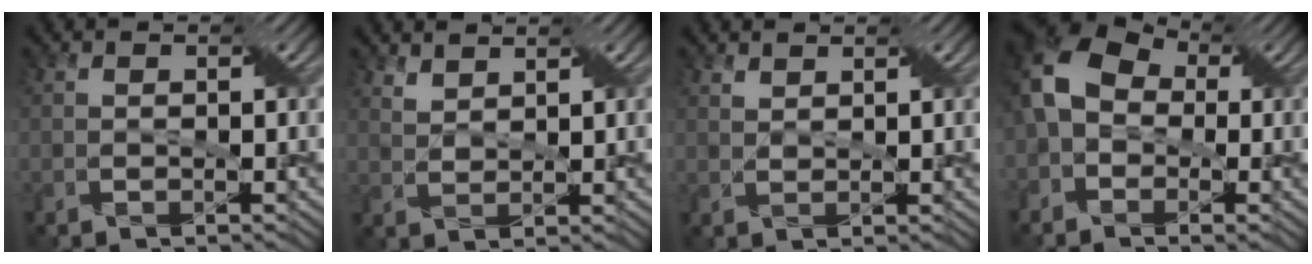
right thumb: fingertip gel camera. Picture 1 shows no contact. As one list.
[{"total": 2.7, "force": [2.3, 0.9, 1.1], "torque": [-0.027, -0.005, 0.058]}, {"total": 1.6, "force": [1.4, 0.5, 0.5], "torque": [-0.014, -0.001, 0.034]}, {"total": 10.6, "force": [-0.4, 8.0, 6.9], "torque": [-0.174, 0.008, -0.022]}]